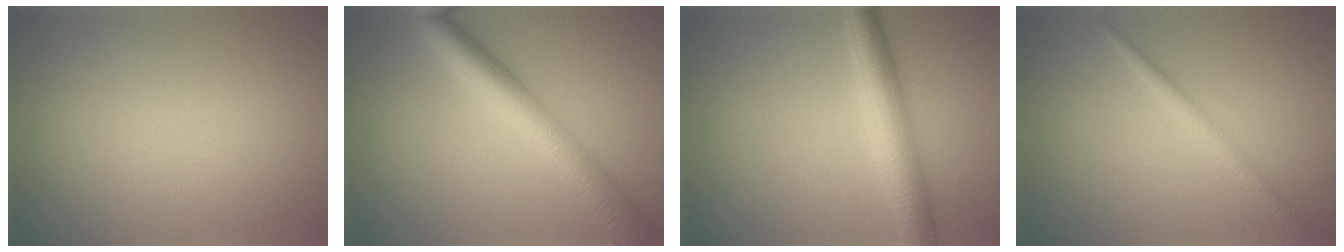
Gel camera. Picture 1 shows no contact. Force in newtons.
{"total": 6.3, "press": 6.3, "slide": 0.1}
{"total": 4.7, "press": 4.7, "slide": 0.0}
{"total": 1.7, "press": 1.7, "slide": 0.1}